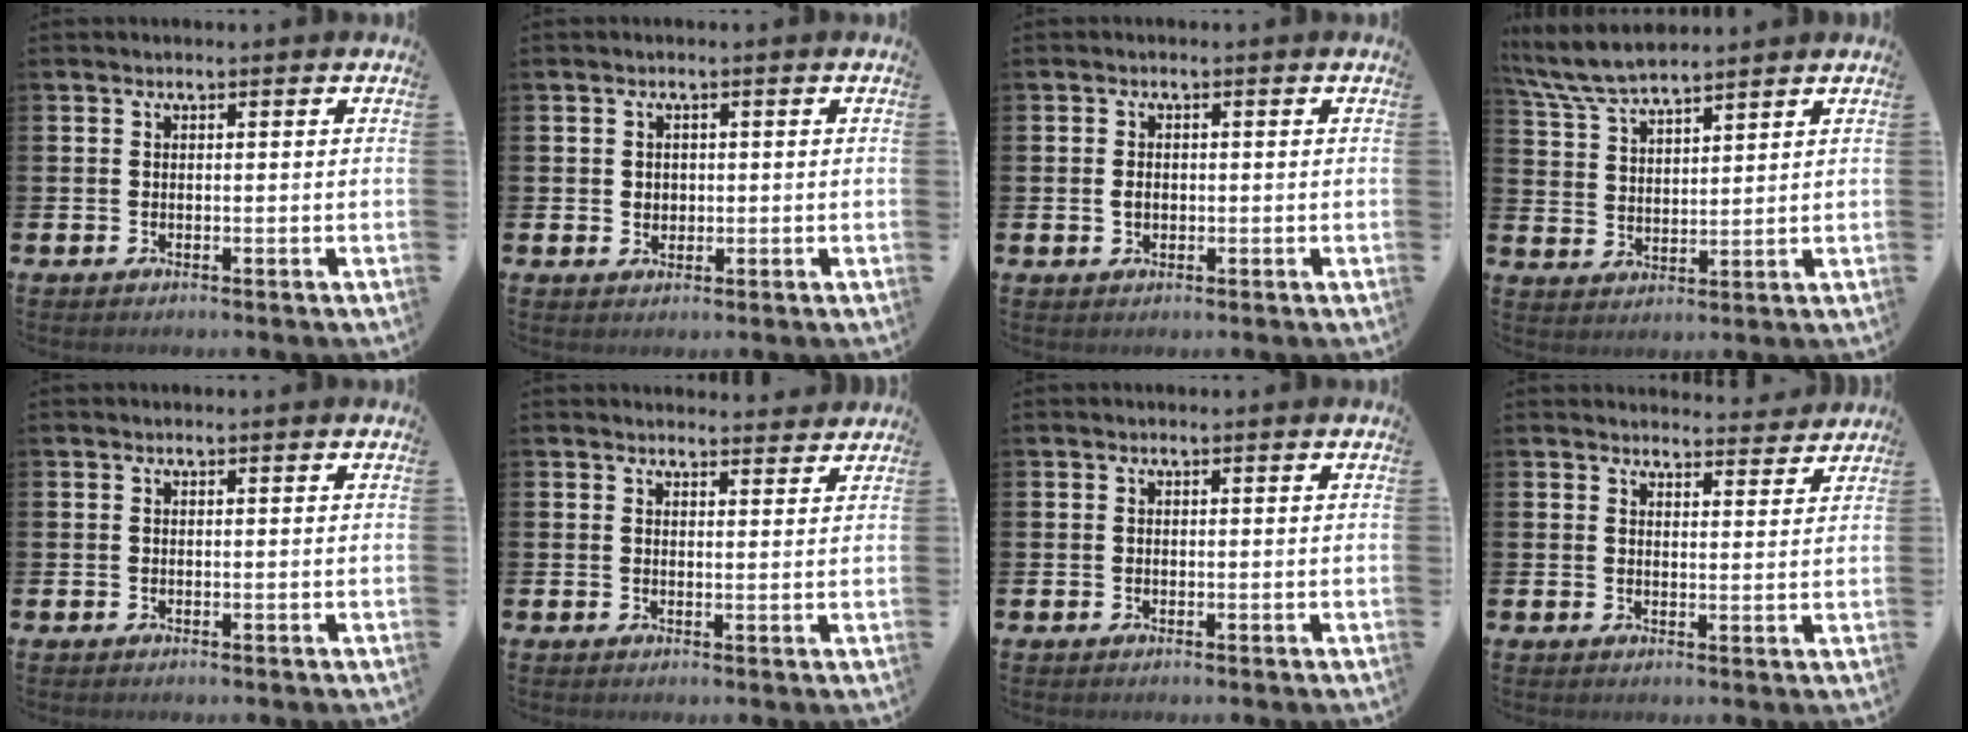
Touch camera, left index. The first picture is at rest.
{"total": 1.5, "force": [0.5, 1.3, 0.5], "torque": [0.007, 0.003, 0.003]}
{"total": 1.5, "force": [-0.2, 1.1, 1.0], "torque": [-0.019, 0.008, -0.006]}
{"total": 6.8, "force": [6.4, 0.9, 2.1], "torque": [-0.067, -0.022, 0.119]}
{"total": 0.0}
{"total": 2.2, "force": [2.2, 0.3, -0.1], "torque": [0.005, -0.014, 0.037]}
{"total": 0.0}
{"total": 3.3, "force": [3.3, 0.3, 0.0], "torque": [0.003, -0.022, 0.057]}